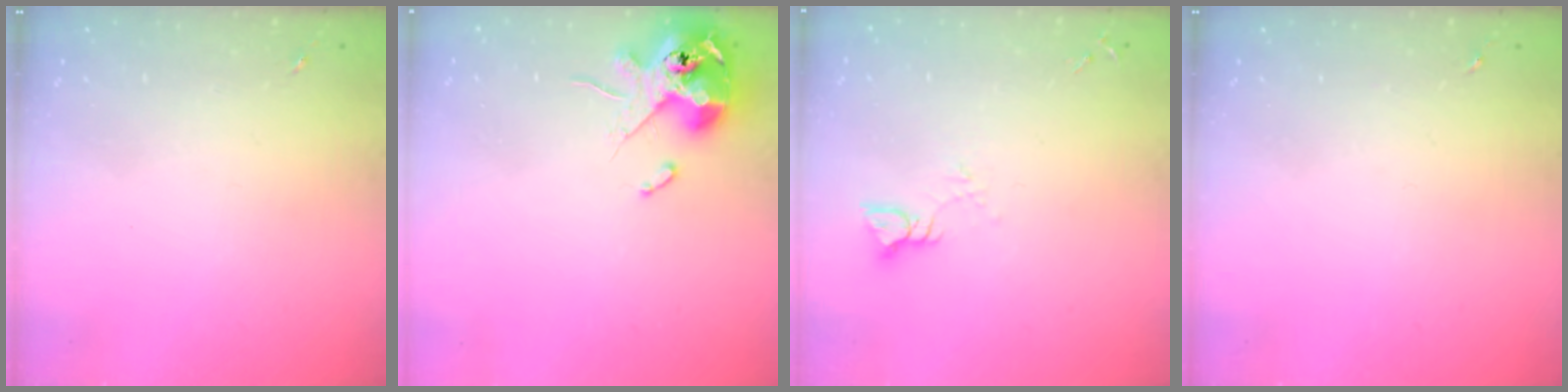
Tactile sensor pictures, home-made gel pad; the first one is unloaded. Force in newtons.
{"total": 12.4, "press": 12.2, "slide": 2.1}
{"total": 3.8, "press": 3.8, "slide": 0.4}
{"total": 0.0}